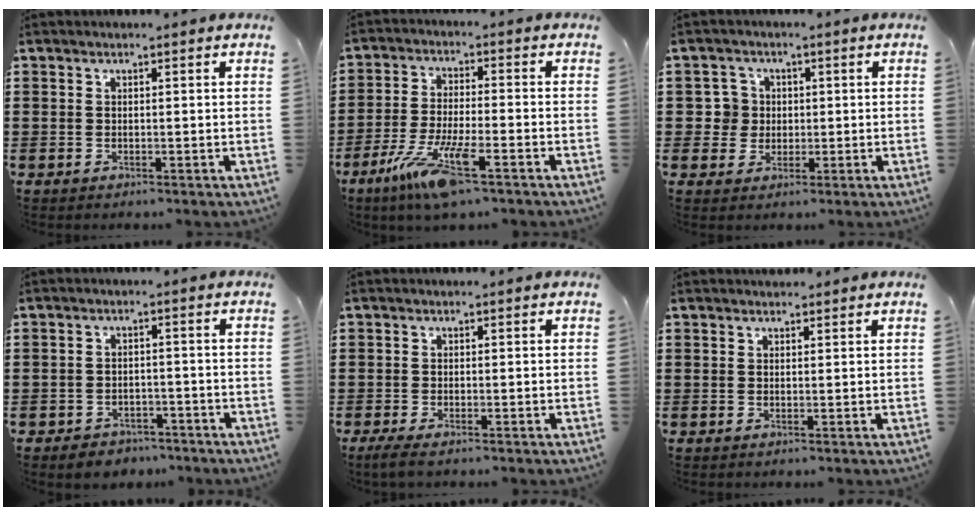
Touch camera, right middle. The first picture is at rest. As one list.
[{"total": 9.6, "force": [-5.7, 1.5, 7.6], "torque": [-0.163, -0.013, -0.108]}, {"total": 4.9, "force": [0.1, 4.8, 1.1], "torque": [-0.044, 0.014, 0.001]}, {"total": 2.8, "force": [-2.7, 0.7, -0.2], "torque": [-0.007, 0.000, -0.058]}, {"total": 1.6, "force": [-1.2, 0.2, 1.0], "torque": [-0.027, -0.006, -0.024]}, {"total": 0.7, "force": [0.7, 0.3, 0.0], "torque": [0.007, -0.004, 0.011]}]